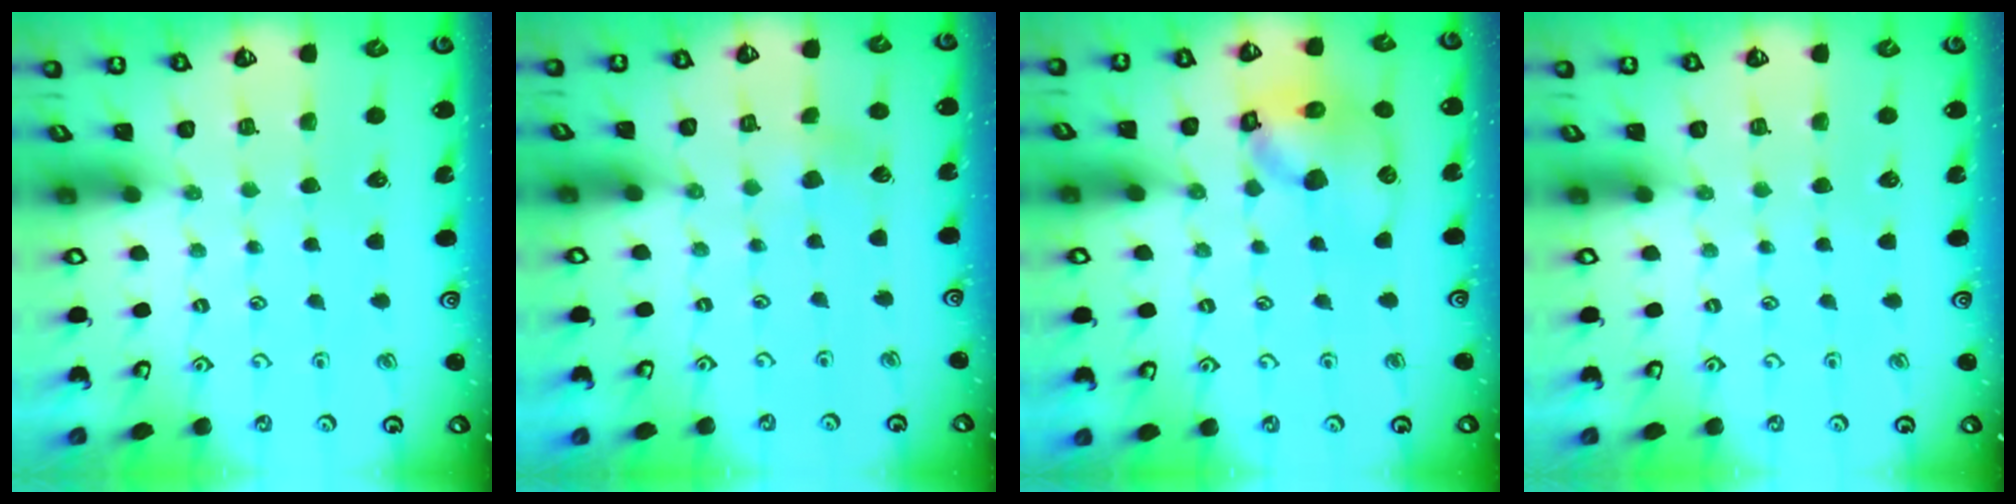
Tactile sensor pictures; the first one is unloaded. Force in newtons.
{"total": 1.3, "press": 1.3, "slide": 0.2}
{"total": 12.5, "press": 12.4, "slide": 1.6}
{"total": 0.0}